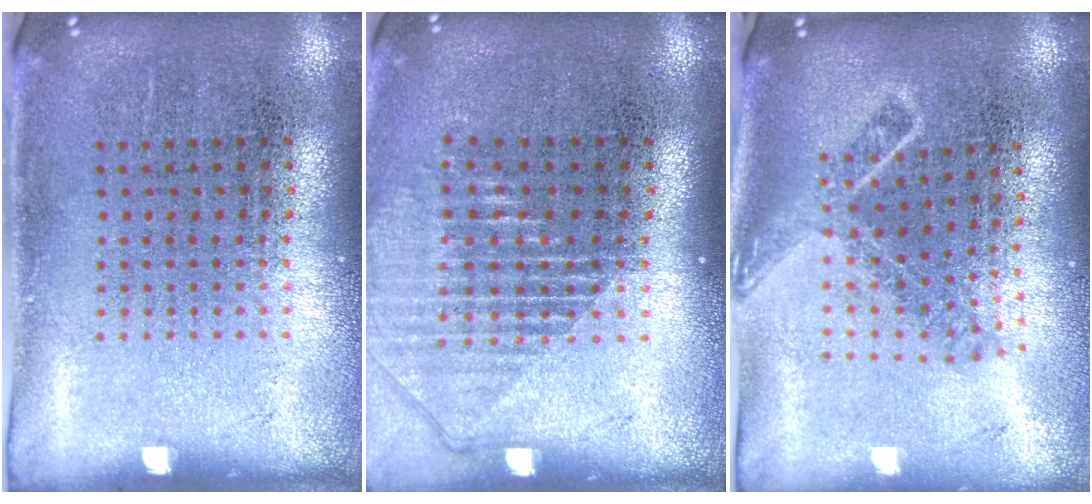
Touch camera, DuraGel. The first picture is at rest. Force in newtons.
{"total": 1.3, "press": 1.2, "slide": 0.6}
{"total": 1.8, "press": 1.3, "slide": 1.3}